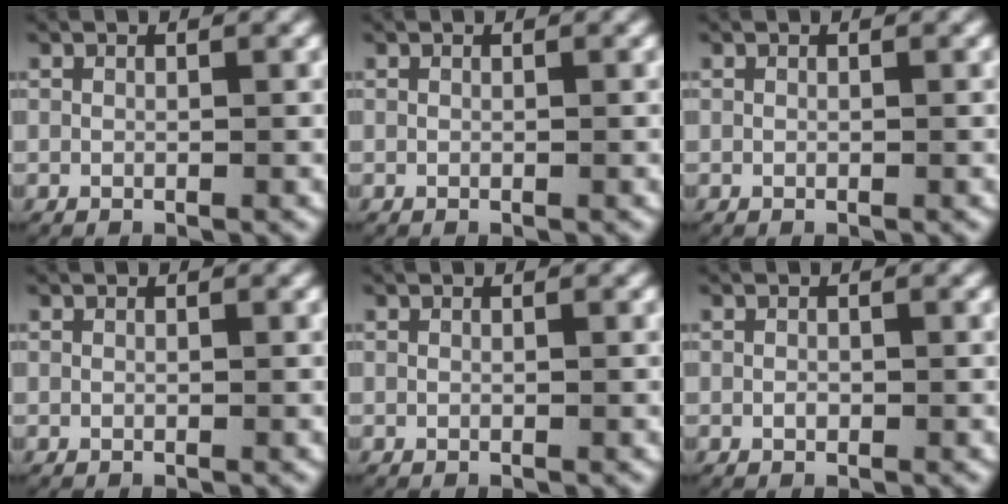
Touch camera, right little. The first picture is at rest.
{"total": 0.0}
{"total": 0.0}
{"total": 0.0}
{"total": 0.0}
{"total": 0.5, "force": [-0.2, 0.4, 0.3], "torque": [-0.010, -0.003, -0.002]}